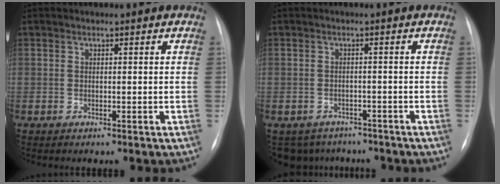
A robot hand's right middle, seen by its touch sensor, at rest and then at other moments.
{"total": 6.5, "force": [-5.6, 3.3, 0.2], "torque": [-0.005, 0.008, -0.069]}